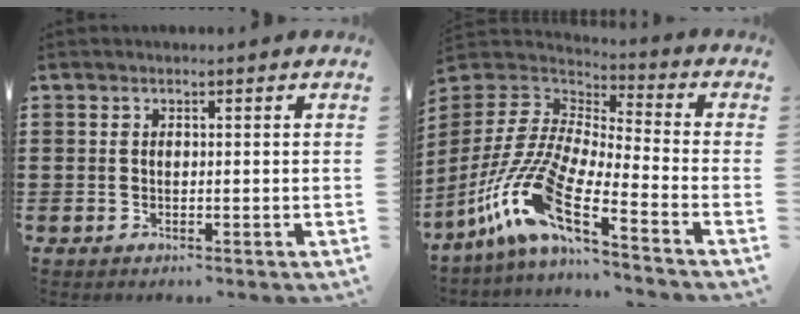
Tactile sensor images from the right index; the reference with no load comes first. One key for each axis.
{"total": 12.5, "fx": -8.4, "fy": 2.2, "fz": 9.0, "tx": -0.225, "ty": -0.016, "tz": -0.174}